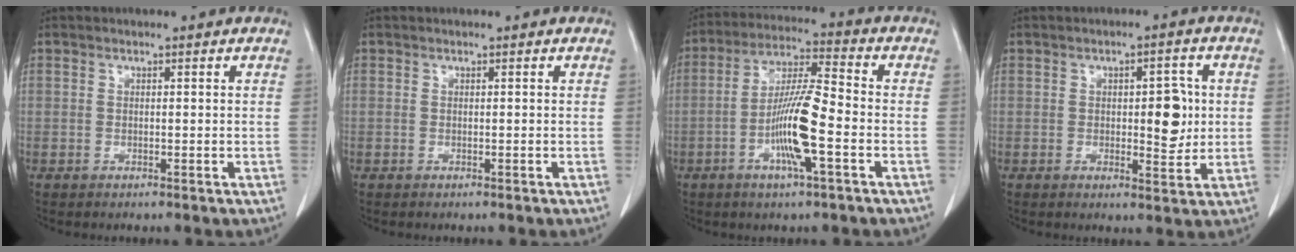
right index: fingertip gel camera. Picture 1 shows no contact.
{"total": 0.0}
{"total": 11.0, "force": [-3.4, 0.8, 10.4], "torque": [-0.201, 0.000, -0.066]}
{"total": 5.6, "force": [0.4, 2.2, 5.2], "torque": [-0.064, 0.000, 0.007]}